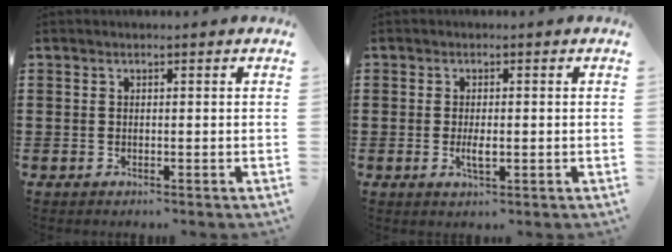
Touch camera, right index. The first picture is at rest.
{"total": 2.7, "force": [-0.5, 0.8, 2.5], "torque": [-0.052, -0.004, -0.011]}